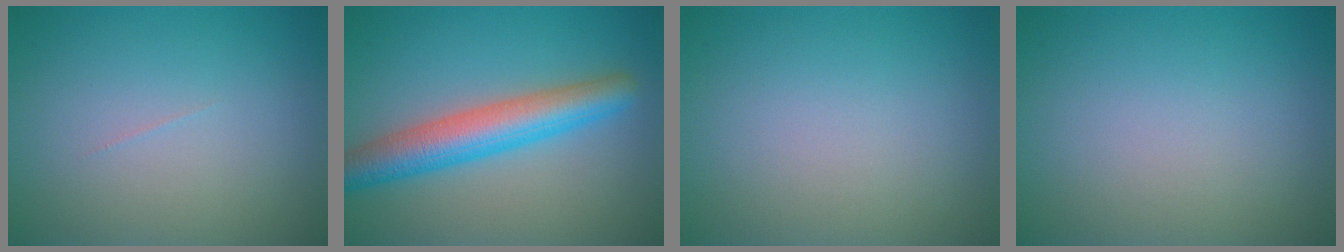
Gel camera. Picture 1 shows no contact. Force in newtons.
{"total": 6.1, "press": 6.1, "slide": 0.2}
{"total": 0.0}
{"total": 0.0}